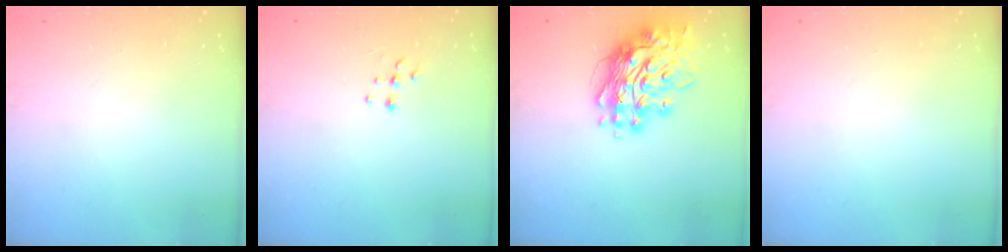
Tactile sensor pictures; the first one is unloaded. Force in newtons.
{"total": 6.7, "press": 6.7, "slide": 0.6}
{"total": 17.5, "press": 17.4, "slide": 1.7}
{"total": 0.0}